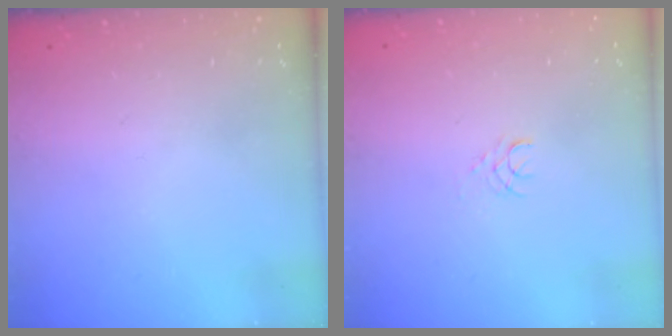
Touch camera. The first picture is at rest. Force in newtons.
{"total": 2.4, "press": 2.4, "slide": 0.3}